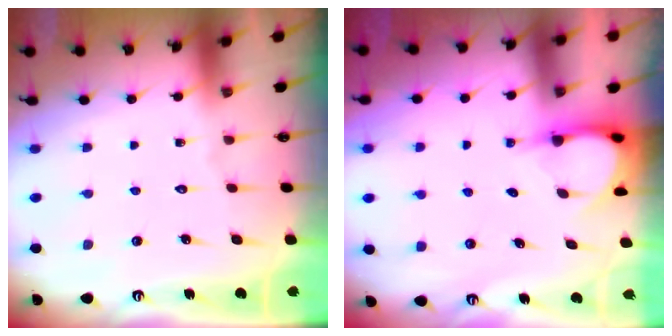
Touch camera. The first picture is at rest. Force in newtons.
{"total": 3.8, "press": 3.8, "slide": 0.2}